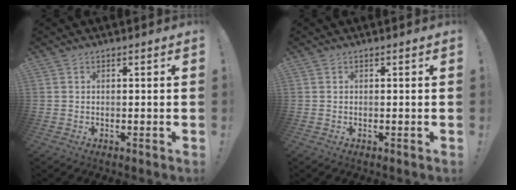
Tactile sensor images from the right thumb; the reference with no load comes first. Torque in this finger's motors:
{"motor_torque": [-0.03, 0.02, 0.01, 0.00, 0.00]}